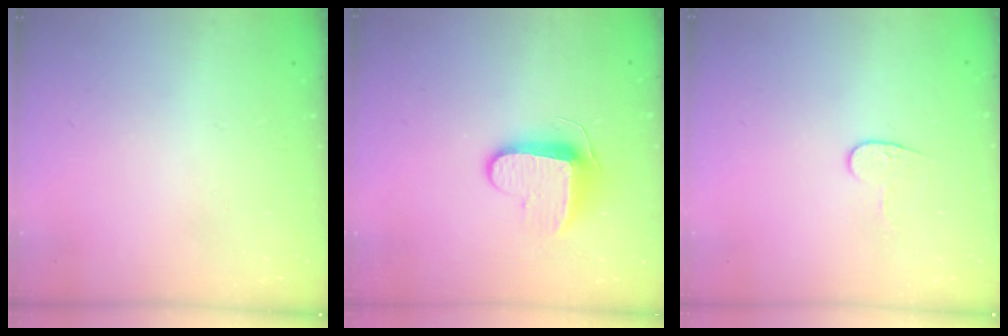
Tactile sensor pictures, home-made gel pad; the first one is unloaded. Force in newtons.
{"total": 8.9, "press": 8.9, "slide": 0.8}
{"total": 6.0, "press": 6.0, "slide": 0.4}